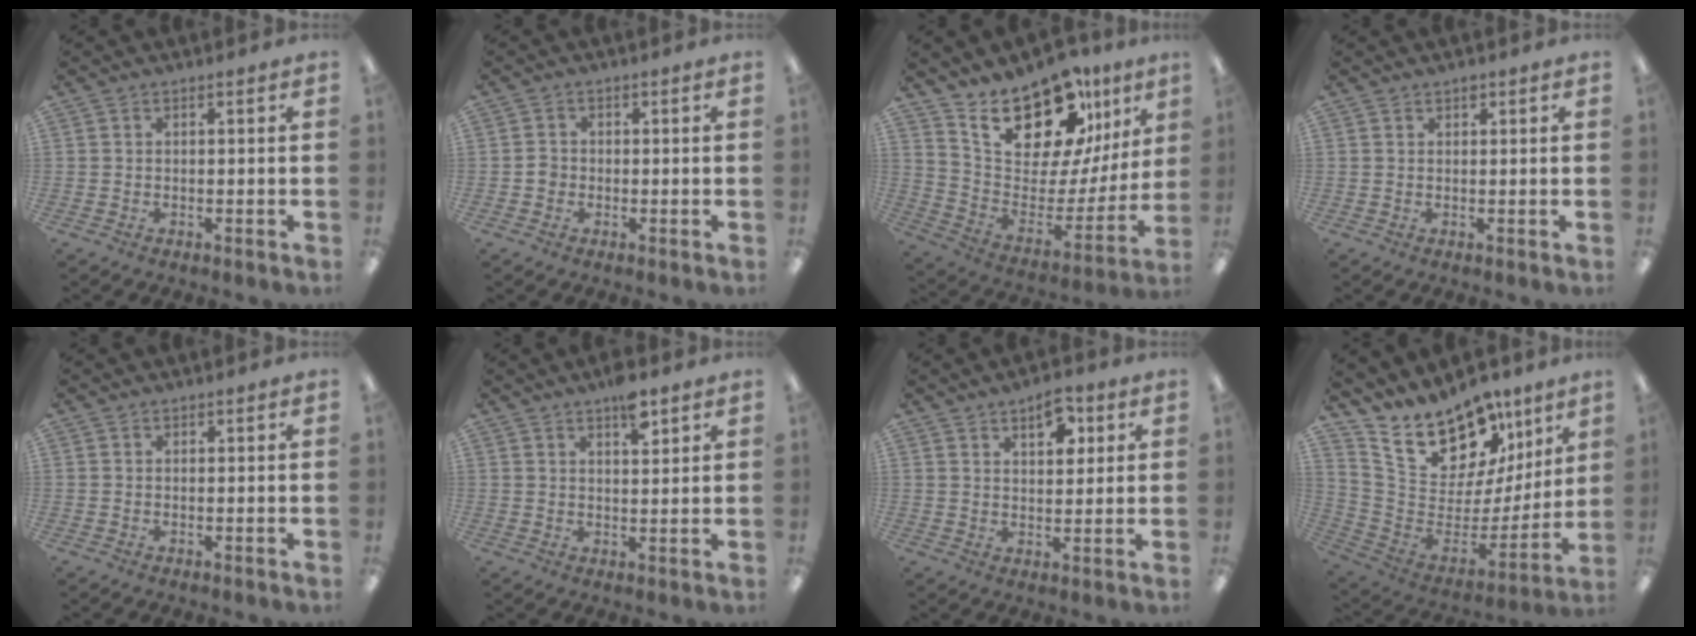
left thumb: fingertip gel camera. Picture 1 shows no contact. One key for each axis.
{"total": 2.0, "fx": -0.5, "fy": 1.8, "fz": 0.7, "tx": -0.012, "ty": 0.006, "tz": -0.011}
{"total": 22.5, "fx": 17.8, "fy": 9.0, "fz": 10.3, "tx": -0.170, "ty": -0.124, "tz": 0.312}
{"total": 1.1, "fx": 1.0, "fy": 0.5, "fz": 0.3, "tx": 0.002, "ty": -0.002, "tz": 0.016}
{"total": 0.0}
{"total": 5.9, "fx": 4.1, "fy": 2.3, "fz": 3.7, "tx": -0.041, "ty": -0.023, "tz": 0.064}
{"total": 6.9, "fx": 4.3, "fy": 3.7, "fz": 4.0, "tx": -0.032, "ty": -0.025, "tz": 0.067}
{"total": 19.0, "fx": 15.5, "fy": 8.8, "fz": 6.7, "tx": -0.115, "ty": -0.136, "tz": 0.280}